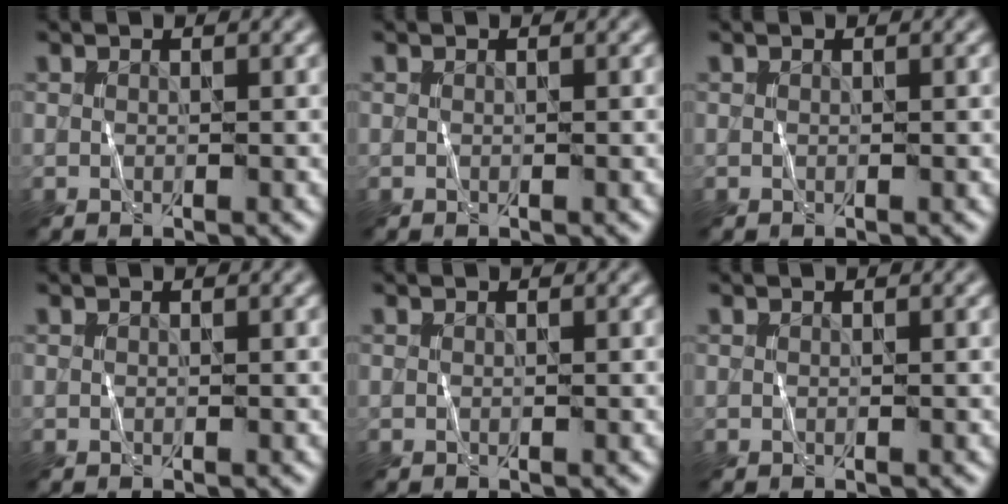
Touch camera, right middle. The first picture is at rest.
{"total": 0.0}
{"total": 0.0}
{"total": 0.0}
{"total": 0.0}
{"total": 0.0}